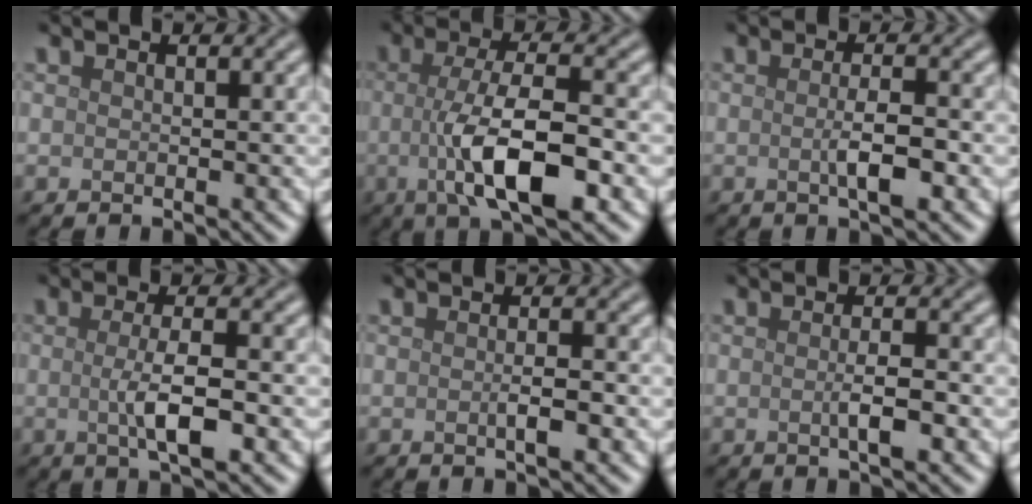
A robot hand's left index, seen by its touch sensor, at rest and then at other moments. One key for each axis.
{"total": 7.9, "fx": -1.5, "fy": 2.2, "fz": 7.4, "tx": -0.125, "ty": -0.003, "tz": -0.027}
{"total": 2.8, "fx": -0.4, "fy": 0.5, "fz": 2.7, "tx": -0.047, "ty": 0.000, "tz": -0.009}
{"total": 3.8, "fx": -0.4, "fy": 0.8, "fz": 3.7, "tx": -0.068, "ty": -0.006, "tz": -0.007}
{"total": 1.5, "fx": -0.3, "fy": 0.2, "fz": 1.5, "tx": -0.026, "ty": -0.001, "tz": -0.006}
{"total": 2.2, "fx": -0.3, "fy": 0.3, "fz": 2.2, "tx": -0.038, "ty": 0.000, "tz": -0.008}